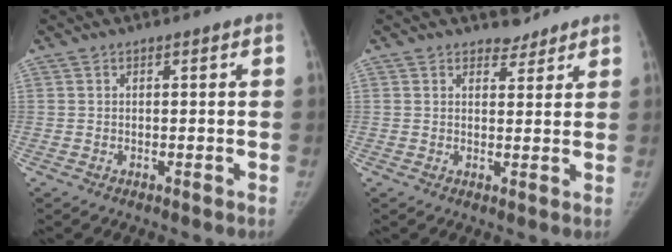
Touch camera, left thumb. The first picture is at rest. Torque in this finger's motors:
{"motor_torque": [0.03, -0.18, 0.27, -0.13, 0.01]}